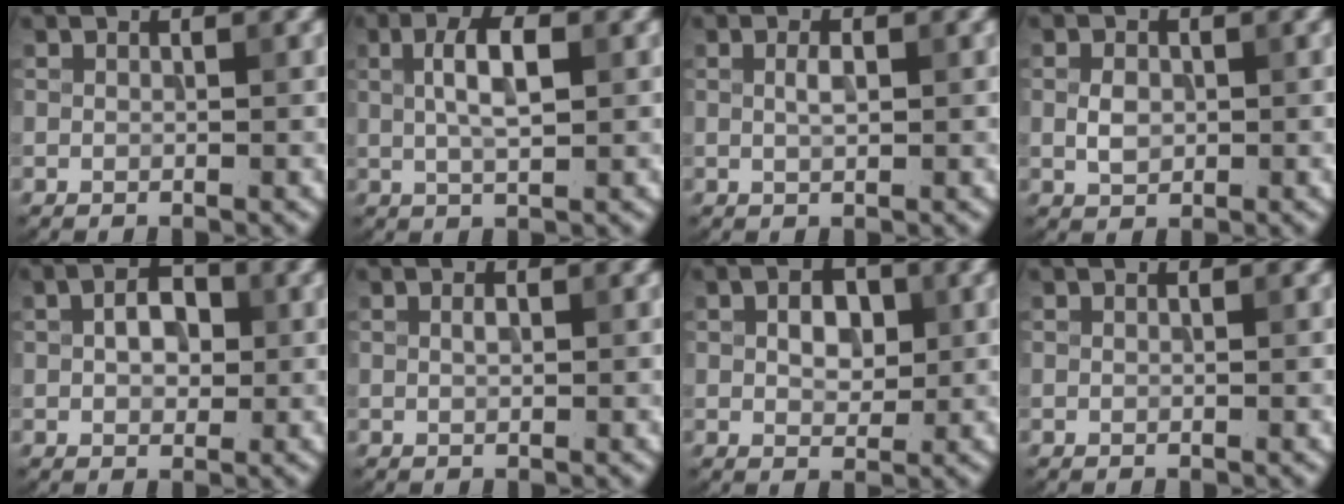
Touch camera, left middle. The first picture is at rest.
{"total": 4.0, "force": [0.8, 1.4, 3.7], "torque": [-0.074, 0.006, 0.014]}
{"total": 1.4, "force": [0.2, 0.6, 1.2], "torque": [-0.027, 0.002, 0.004]}
{"total": 2.1, "force": [0.0, 1.5, 1.4], "torque": [-0.028, 0.000, -0.001]}
{"total": 3.4, "force": [0.4, 2.3, 2.6], "torque": [-0.044, 0.006, 0.003]}
{"total": 0.8, "force": [0.1, 0.4, 0.7], "torque": [-0.013, 0.001, 0.002]}
{"total": 3.2, "force": [0.5, 2.1, 2.3], "torque": [-0.041, 0.002, 0.008]}
{"total": 0.0}